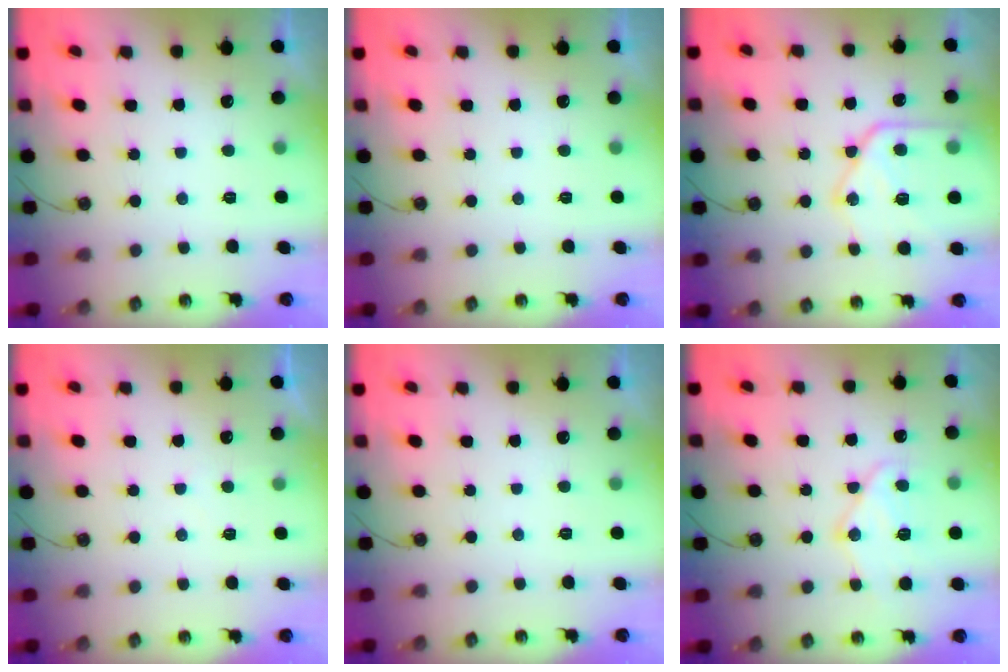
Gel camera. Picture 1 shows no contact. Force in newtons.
{"total": 0.0}
{"total": 17.8, "press": 17.7, "slide": 1.8}
{"total": 2.0, "press": 2.0, "slide": 0.3}
{"total": 0.0}
{"total": 13.6, "press": 13.5, "slide": 1.5}